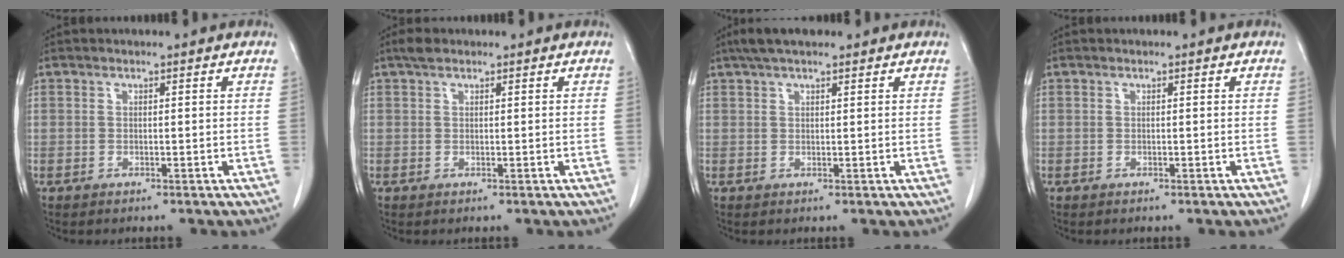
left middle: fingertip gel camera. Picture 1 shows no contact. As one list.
[{"total": 1.6, "force": [1.1, 0.9, 0.7], "torque": [-0.014, 0.013, 0.018]}, {"total": 4.9, "force": [3.7, 1.3, 2.9], "torque": [-0.054, 0.028, 0.064]}, {"total": 0.0}]